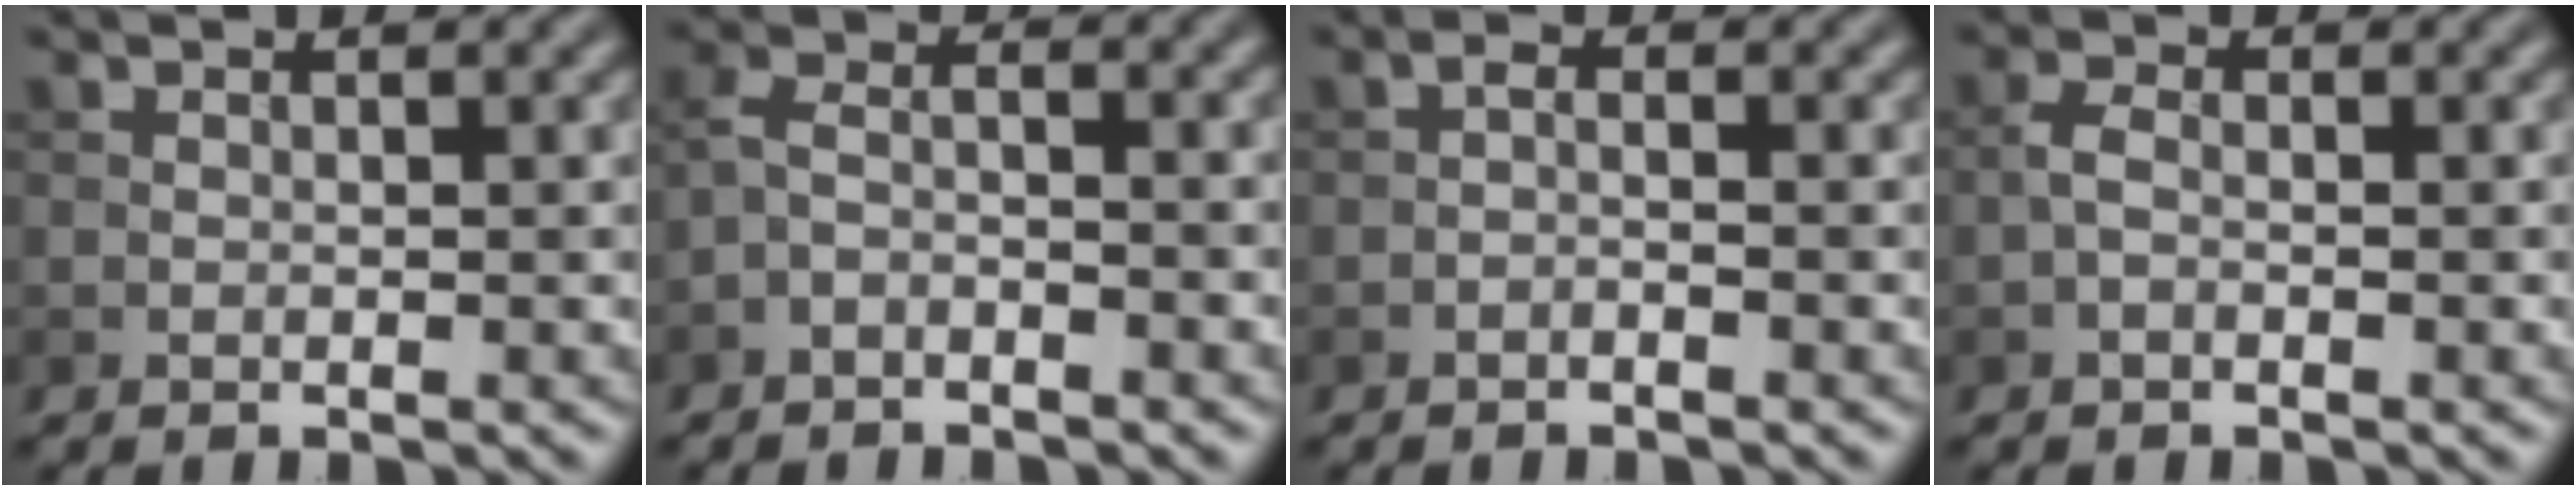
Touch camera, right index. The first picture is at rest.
{"total": 2.7, "force": [-1.6, 1.2, 1.8], "torque": [-0.040, 0.004, -0.043]}
{"total": 1.0, "force": [-0.7, 0.1, 0.7], "torque": [-0.014, 0.002, -0.016]}
{"total": 1.4, "force": [-0.6, 0.6, 1.1], "torque": [-0.025, 0.002, -0.017]}